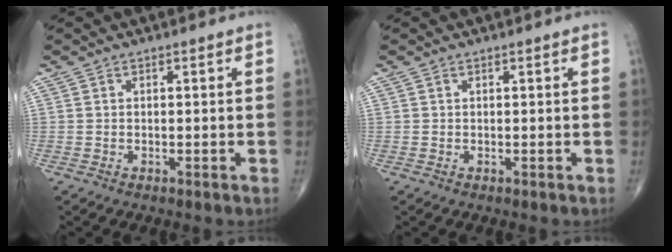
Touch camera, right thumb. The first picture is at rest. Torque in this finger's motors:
{"motor_torque": [0.05, -0.09, -0.13, -0.02, 0.01]}